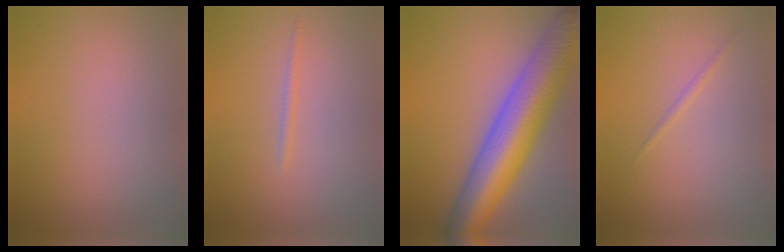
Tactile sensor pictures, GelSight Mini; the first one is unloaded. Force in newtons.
{"total": 0.7, "press": 0.7, "slide": 0.1}
{"total": 11.7, "press": 11.7, "slide": 0.4}
{"total": 0.5, "press": 0.5, "slide": 0.1}